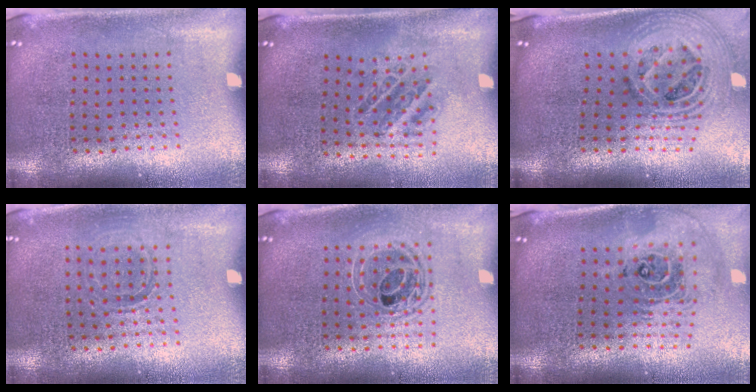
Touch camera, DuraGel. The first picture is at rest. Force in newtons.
{"total": 1.0, "press": 1.0, "slide": 0.1}
{"total": 2.8, "press": 1.9, "slide": 2.0}
{"total": 0.9, "press": 0.9, "slide": 0.2}
{"total": 1.7, "press": 1.4, "slide": 0.9}
{"total": 2.3, "press": 1.8, "slide": 1.5}